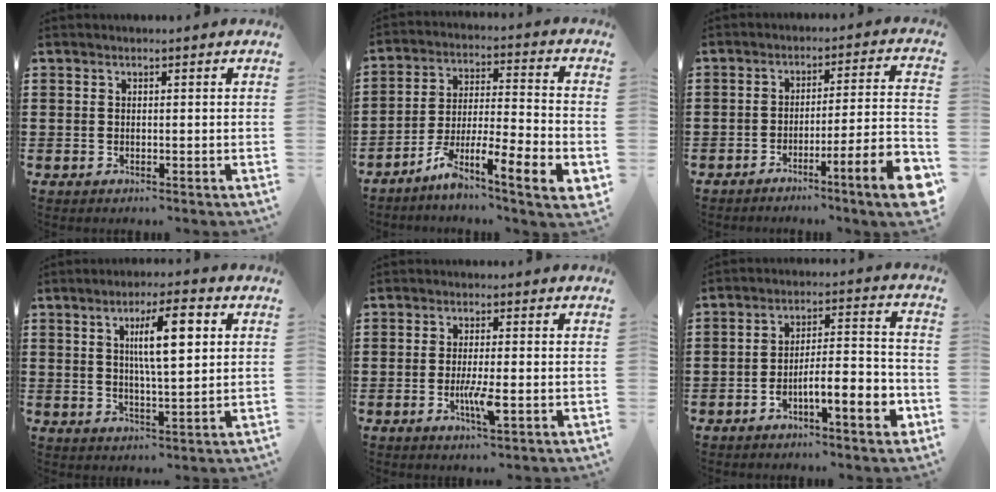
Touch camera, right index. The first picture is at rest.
{"total": 9.0, "force": [-6.0, 1.5, 6.6], "torque": [-0.120, -0.003, -0.115]}
{"total": 8.6, "force": [-5.7, 0.1, 6.4], "torque": [-0.097, -0.003, -0.107]}
{"total": 8.3, "force": [2.5, 1.9, 7.7], "torque": [-0.139, 0.002, 0.036]}
{"total": 4.4, "force": [-1.3, 0.6, 4.2], "torque": [-0.076, -0.007, -0.024]}
{"total": 7.7, "force": [-4.1, 1.7, 6.3], "torque": [-0.094, -0.001, -0.073]}